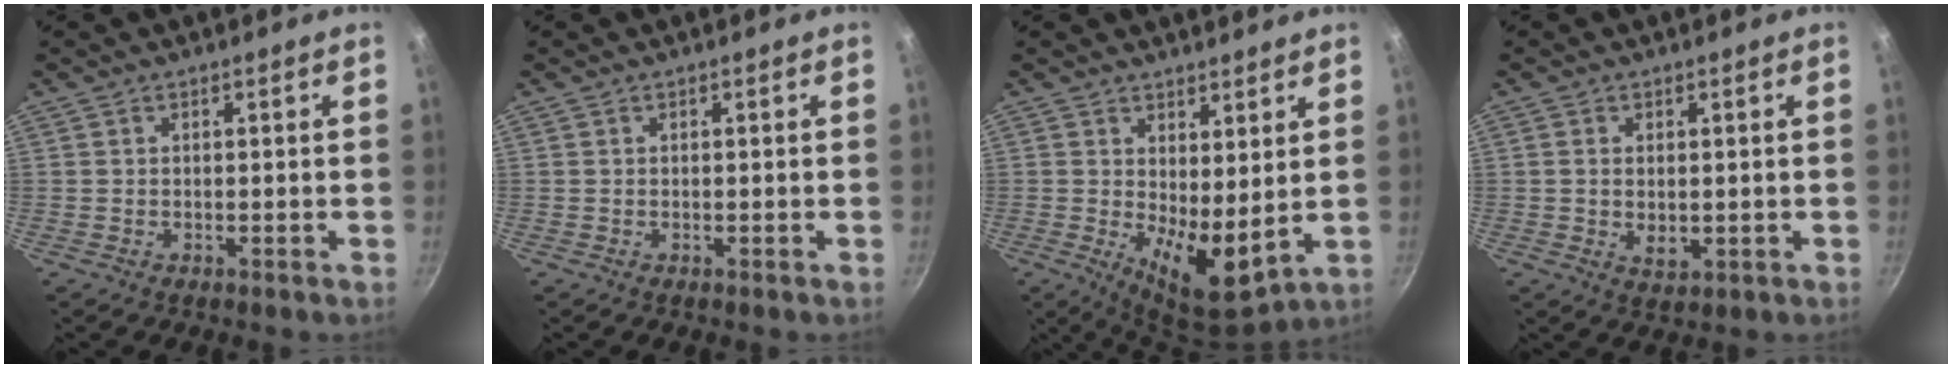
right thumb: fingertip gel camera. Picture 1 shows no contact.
{"total": 0.0}
{"total": 9.4, "force": [1.8, 3.8, 8.4], "torque": [-0.118, -0.040, 0.036]}
{"total": 3.4, "force": [-0.1, 2.1, 2.7], "torque": [-0.045, -0.009, 0.003]}